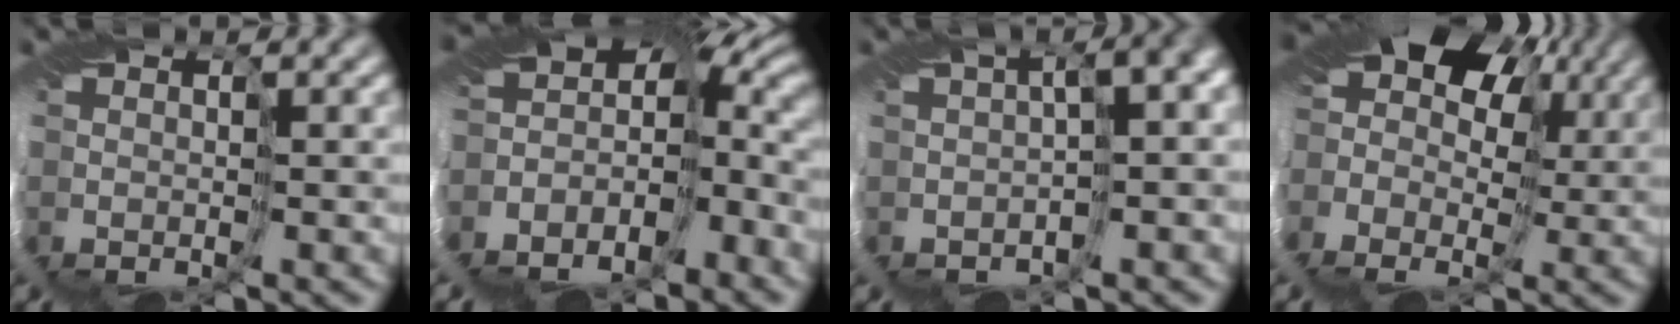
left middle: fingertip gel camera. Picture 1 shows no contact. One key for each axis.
{"total": 9.6, "fx": -6.4, "fy": 5.0, "fz": 5.1, "tx": -0.106, "ty": -0.005, "tz": -0.061}
{"total": 9.6, "fx": -1.0, "fy": 4.3, "fz": 8.5, "tx": -0.095, "ty": 0.017, "tz": -0.004}
{"total": 12.3, "fx": 1.1, "fy": 8.8, "fz": 8.6, "tx": -0.153, "ty": 0.010, "tz": 0.008}